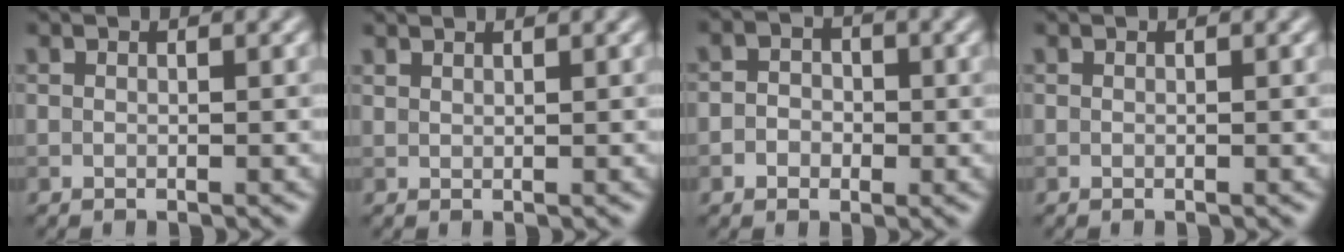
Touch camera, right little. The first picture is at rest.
{"total": 0.7, "force": [0.7, -0.1, -0.1], "torque": [0.000, 0.003, 0.018]}
{"total": 2.1, "force": [-0.5, 1.7, 1.0], "torque": [-0.001, 0.003, -0.019]}
{"total": 0.0}